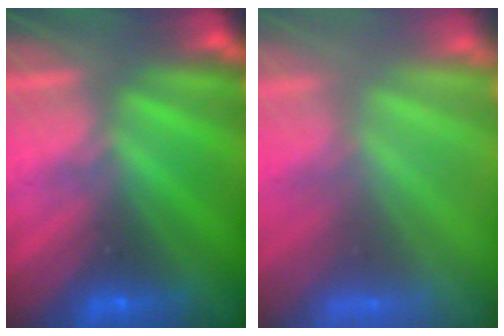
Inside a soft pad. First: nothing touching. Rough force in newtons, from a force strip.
{"total": 9.3}